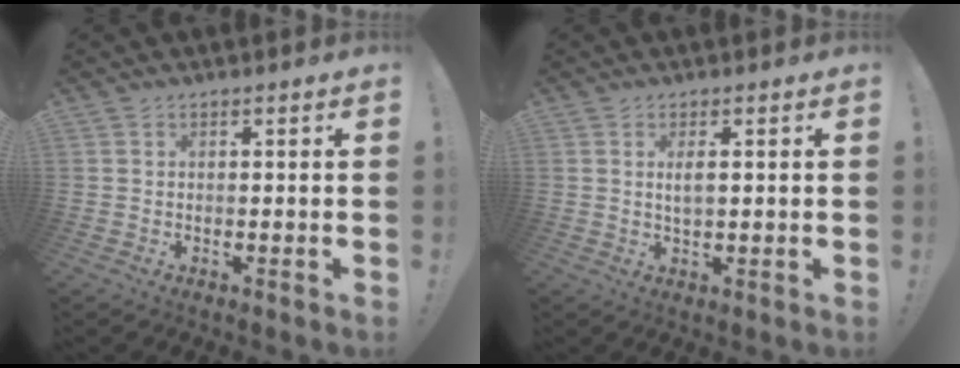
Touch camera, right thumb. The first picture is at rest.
{"total": 2.9, "force": [0.6, 0.9, 2.6], "torque": [-0.042, -0.003, 0.007]}